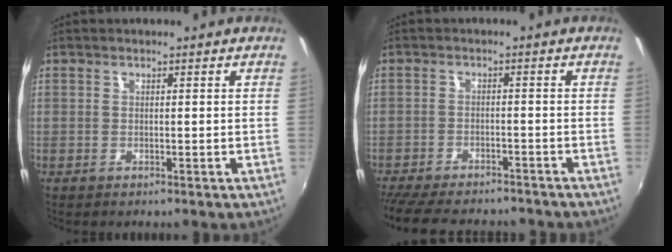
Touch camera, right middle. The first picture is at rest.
{"total": 14.0, "force": [-12.1, 3.7, 5.9], "torque": [-0.133, -0.025, -0.179]}